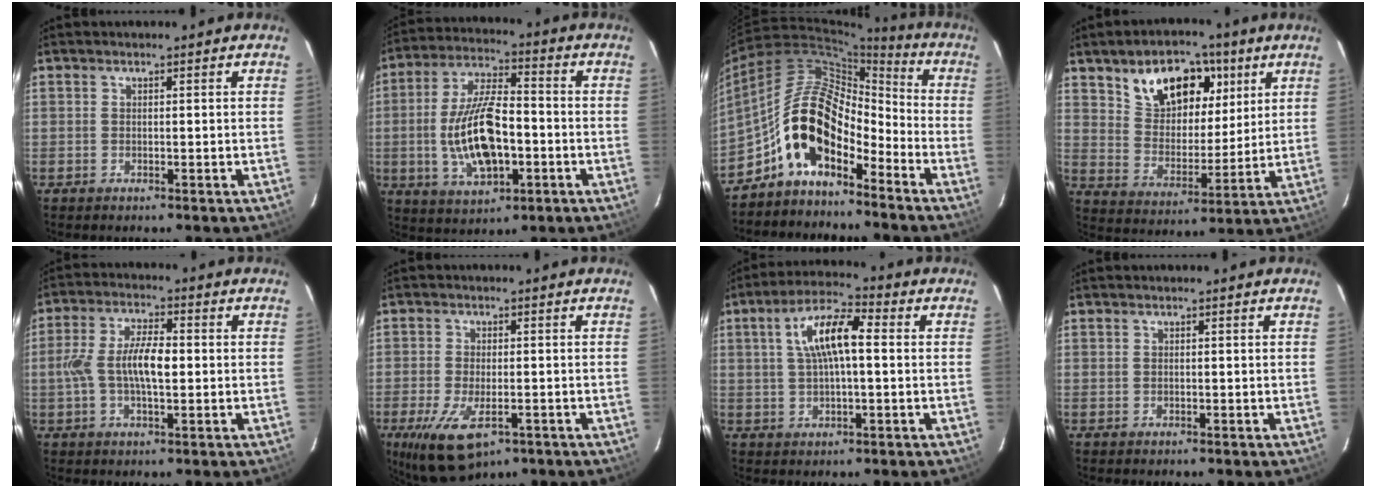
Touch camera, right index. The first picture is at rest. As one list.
[{"total": 15.2, "force": [-3.0, 6.8, 13.3], "torque": [-0.267, 0.001, -0.046]}, {"total": 13.6, "force": [-8.1, 6.4, 9.0], "torque": [-0.163, 0.024, -0.161]}, {"total": 15.5, "force": [8.2, 9.3, 9.2], "torque": [-0.160, 0.031, 0.150]}, {"total": 8.6, "force": [-0.6, 3.1, 8.0], "torque": [-0.159, 0.011, -0.012]}, {"total": 10.6, "force": [-5.1, 4.9, 7.9], "torque": [-0.174, -0.034, -0.084]}, {"total": 9.8, "force": [1.5, 3.3, 9.0], "torque": [-0.169, 0.022, 0.028]}, {"total": 0.0}]